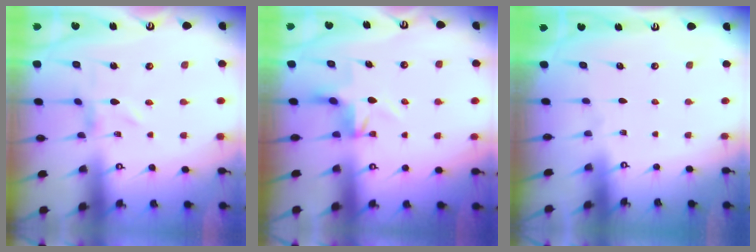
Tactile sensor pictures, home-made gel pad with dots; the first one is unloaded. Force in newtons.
{"total": 4.9, "press": 4.9, "slide": 0.6}
{"total": 0.0}